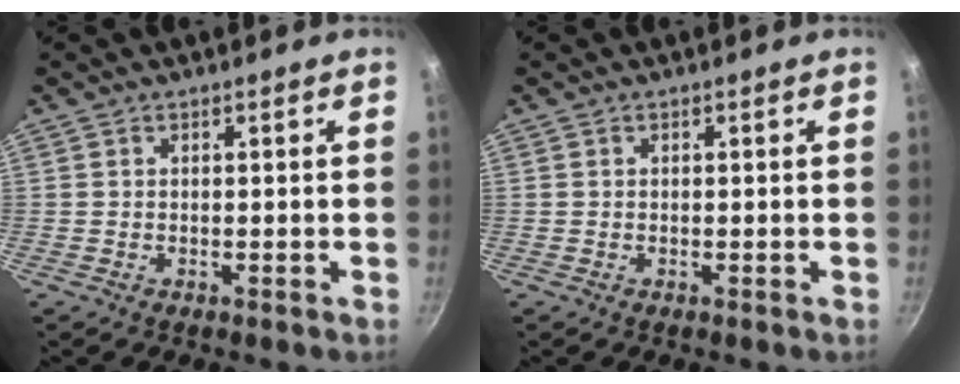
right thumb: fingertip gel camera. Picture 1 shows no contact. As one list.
[{"total": 0.0}]